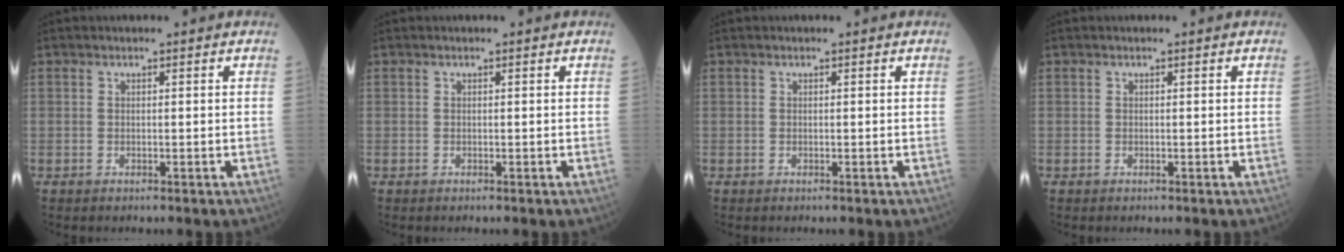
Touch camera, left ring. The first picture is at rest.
{"total": 0.0}
{"total": 0.0}
{"total": 0.0}